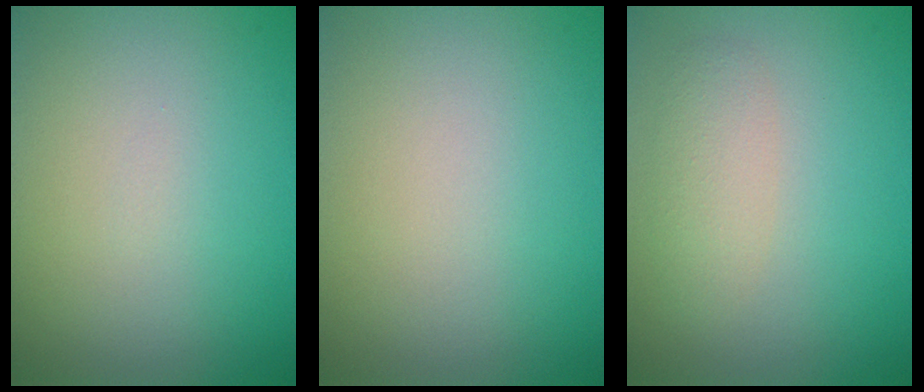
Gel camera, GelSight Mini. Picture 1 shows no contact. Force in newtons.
{"total": 0.0}
{"total": 2.1, "press": 2.1, "slide": 0.2}